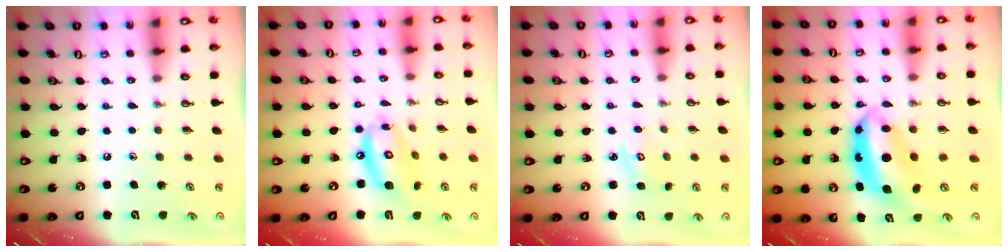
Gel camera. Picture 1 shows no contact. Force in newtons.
{"total": 12.3, "press": 12.3, "slide": 1.2}
{"total": 2.7, "press": 2.7, "slide": 0.0}
{"total": 9.6, "press": 9.5, "slide": 0.8}